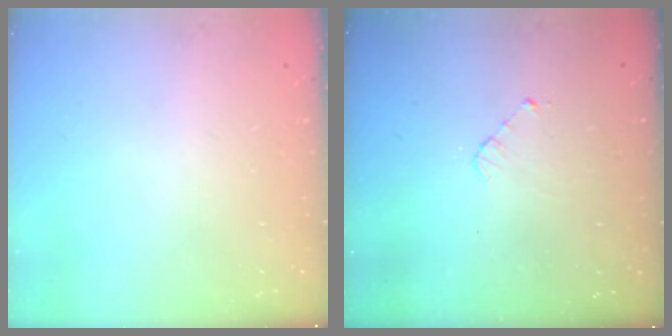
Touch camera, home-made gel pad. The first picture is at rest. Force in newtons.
{"total": 3.0, "press": 3.0, "slide": 0.2}